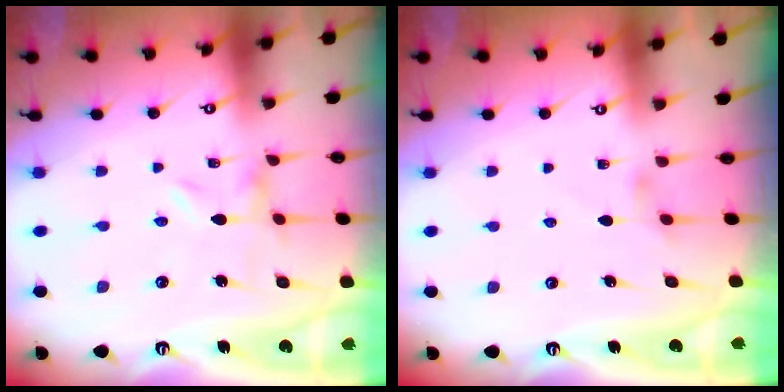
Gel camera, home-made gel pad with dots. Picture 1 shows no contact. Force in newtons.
{"total": 1.3, "press": 1.2, "slide": 0.3}